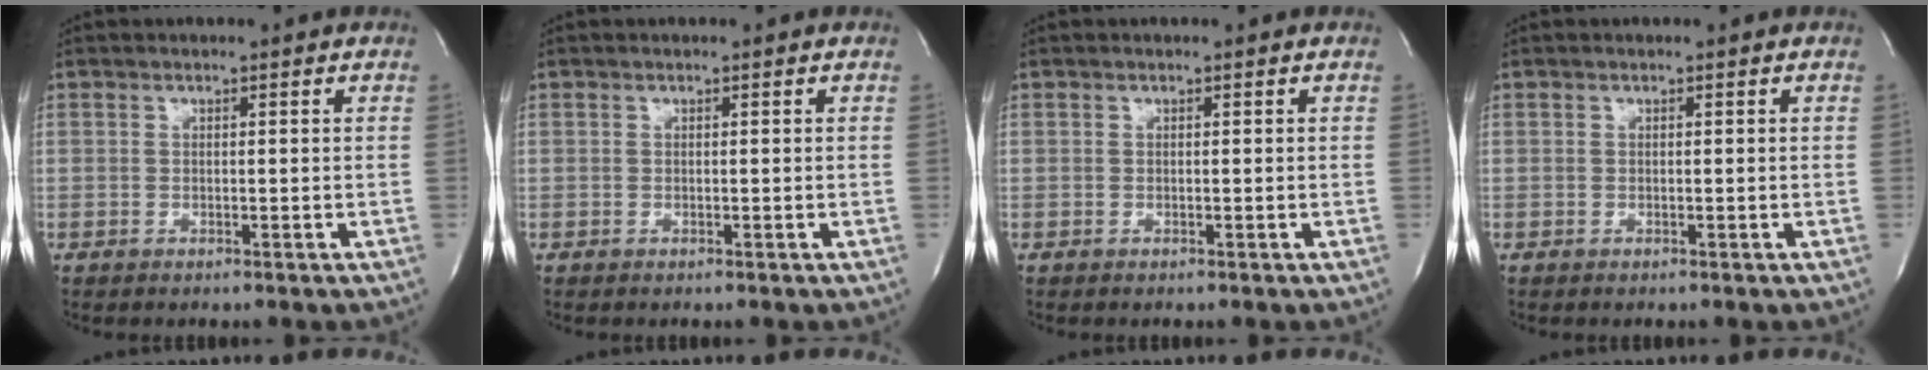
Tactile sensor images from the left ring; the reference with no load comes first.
{"total": 0.0}
{"total": 0.0}
{"total": 0.0}